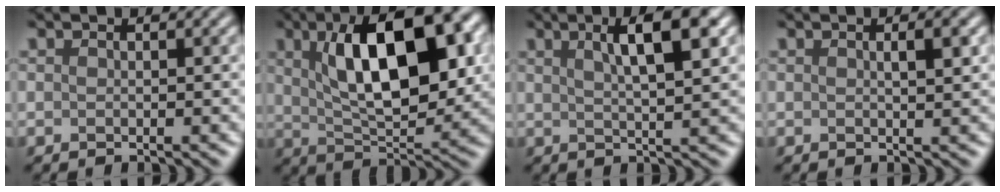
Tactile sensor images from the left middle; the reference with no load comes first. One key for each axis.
{"total": 11.3, "fx": 2.8, "fy": 4.6, "fz": 10.0, "tx": -0.146, "ty": 0.009, "tz": 0.049}
{"total": 5.5, "fx": 2.1, "fy": 1.3, "fz": 4.9, "tx": -0.063, "ty": 0.005, "tz": 0.035}
{"total": 1.8, "fx": 0.4, "fy": 0.5, "fz": 1.7, "tx": -0.012, "ty": 0.005, "tz": -0.001}